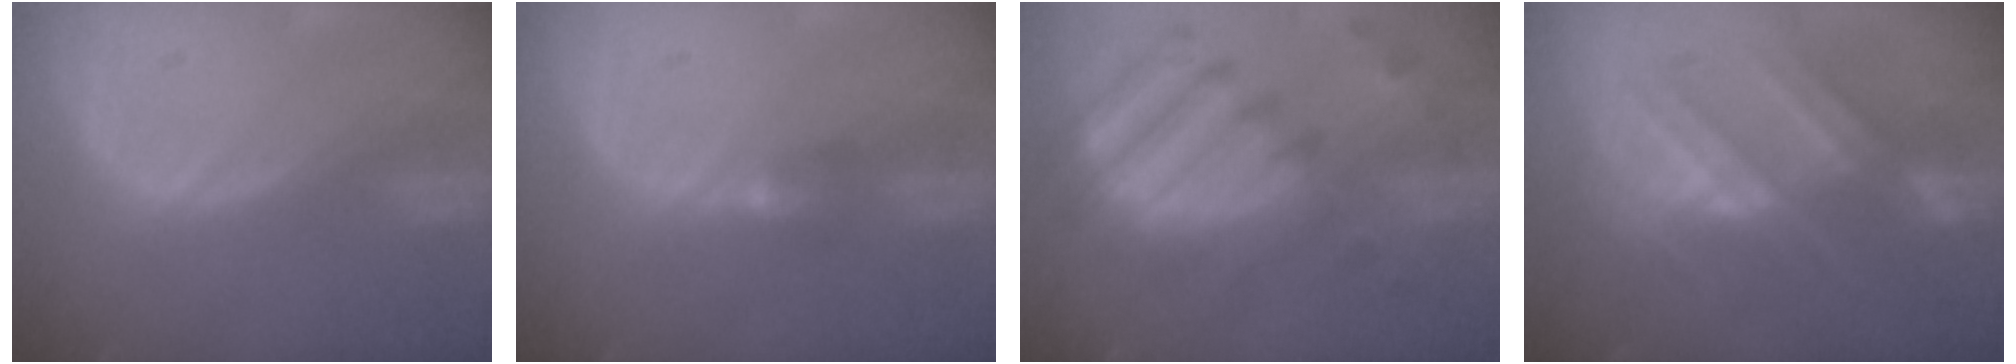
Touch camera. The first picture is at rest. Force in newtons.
{"total": 2.8, "press": 2.5, "slide": 1.3}
{"total": 11.7, "press": 10.3, "slide": 5.6}
{"total": 8.1, "press": 8.0, "slide": 0.6}